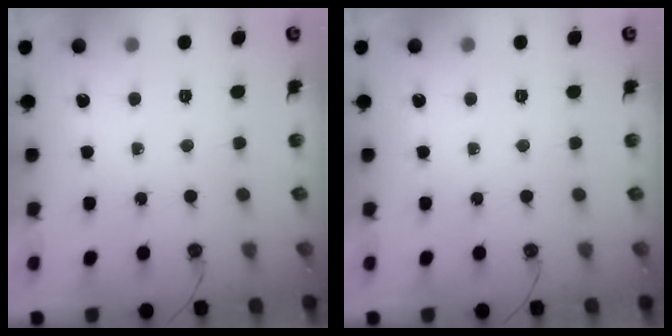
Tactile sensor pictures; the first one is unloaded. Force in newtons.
{"total": 0.0}